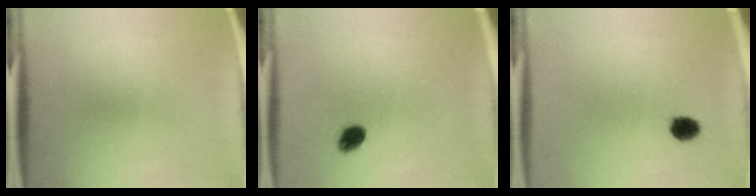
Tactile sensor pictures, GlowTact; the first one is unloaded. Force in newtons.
{"total": 2.4}
{"total": 3.7}